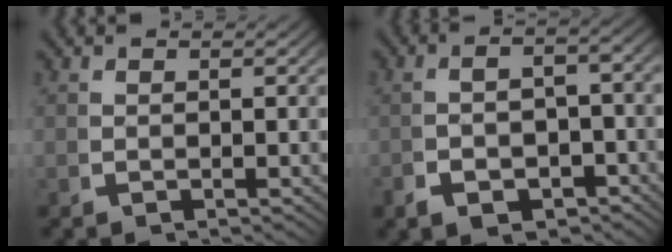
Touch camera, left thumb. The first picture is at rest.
{"total": 4.4, "force": [-1.8, 2.5, 3.1], "torque": [-0.048, -0.006, -0.025]}